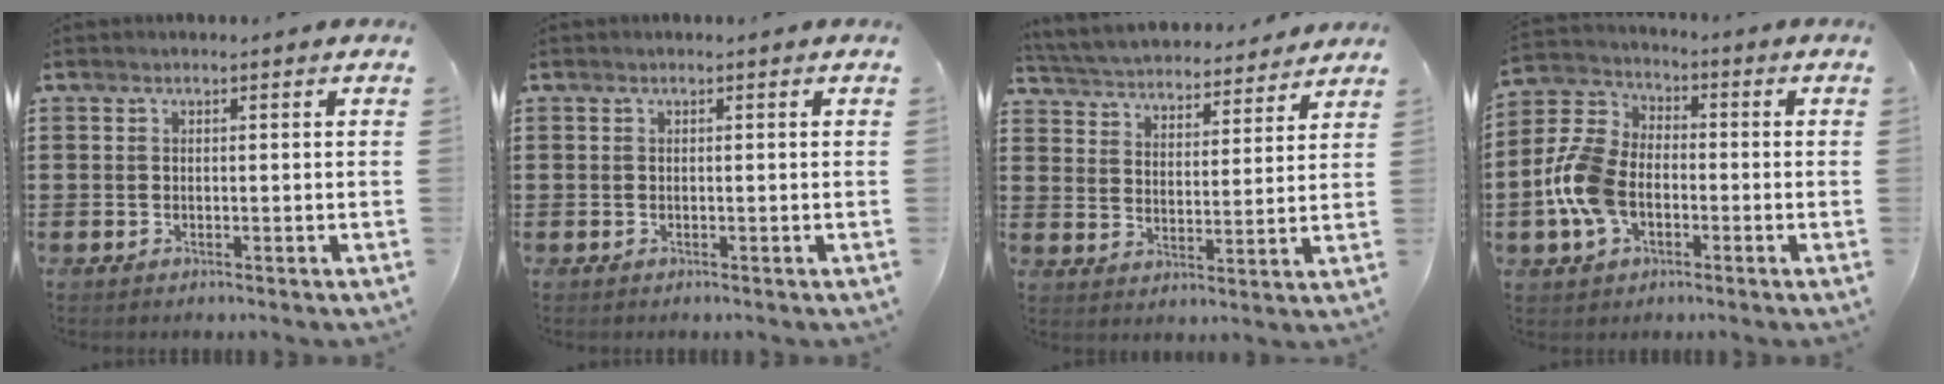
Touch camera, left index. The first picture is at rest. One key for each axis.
{"total": 0.0}
{"total": 4.2, "fx": 4.2, "fy": 0.3, "fz": 0.0, "tx": -0.026, "ty": -0.033, "tz": 0.068}
{"total": 9.6, "fx": -2.5, "fy": 6.3, "fz": 6.9, "tx": -0.186, "ty": 0.003, "tz": -0.054}